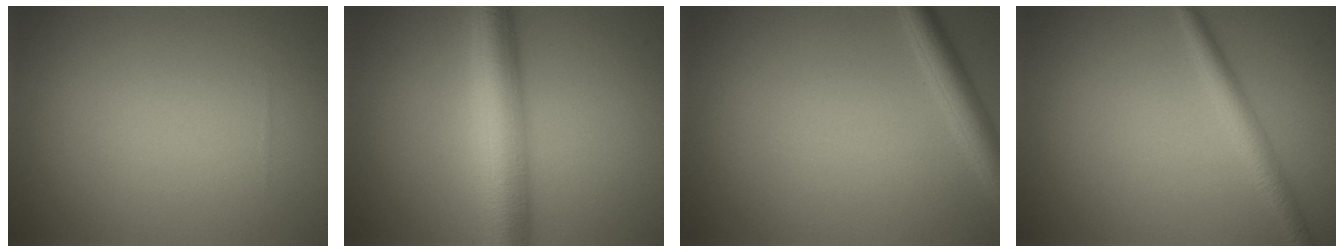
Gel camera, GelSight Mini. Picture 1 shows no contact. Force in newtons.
{"total": 6.5, "press": 6.5, "slide": 0.2}
{"total": 2.7, "press": 2.7, "slide": 0.2}
{"total": 2.3, "press": 2.3, "slide": 0.1}